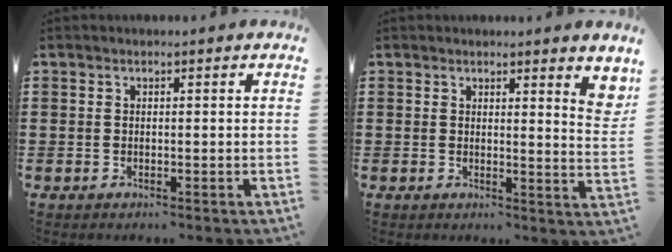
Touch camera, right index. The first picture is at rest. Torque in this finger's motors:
{"motor_torque": [0.03, 0.52, 0.26, 0.03]}